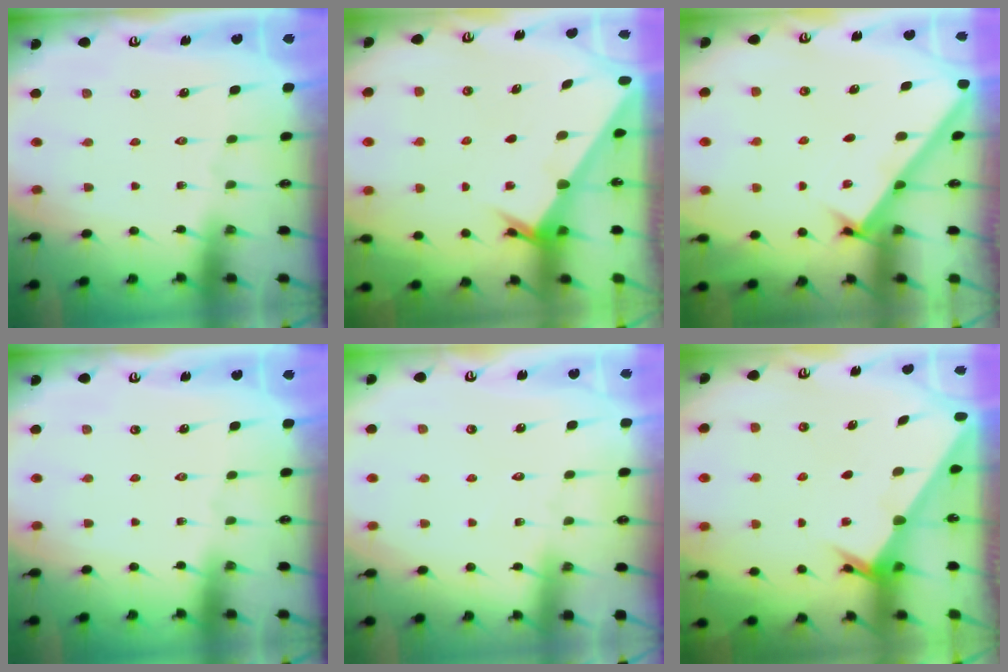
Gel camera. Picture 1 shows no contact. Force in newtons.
{"total": 2.8, "press": 2.8, "slide": 0.2}
{"total": 2.8, "press": 2.7, "slide": 0.3}
{"total": 0.0}
{"total": 2.7, "press": 2.7, "slide": 0.3}
{"total": 2.5, "press": 2.5, "slide": 0.2}